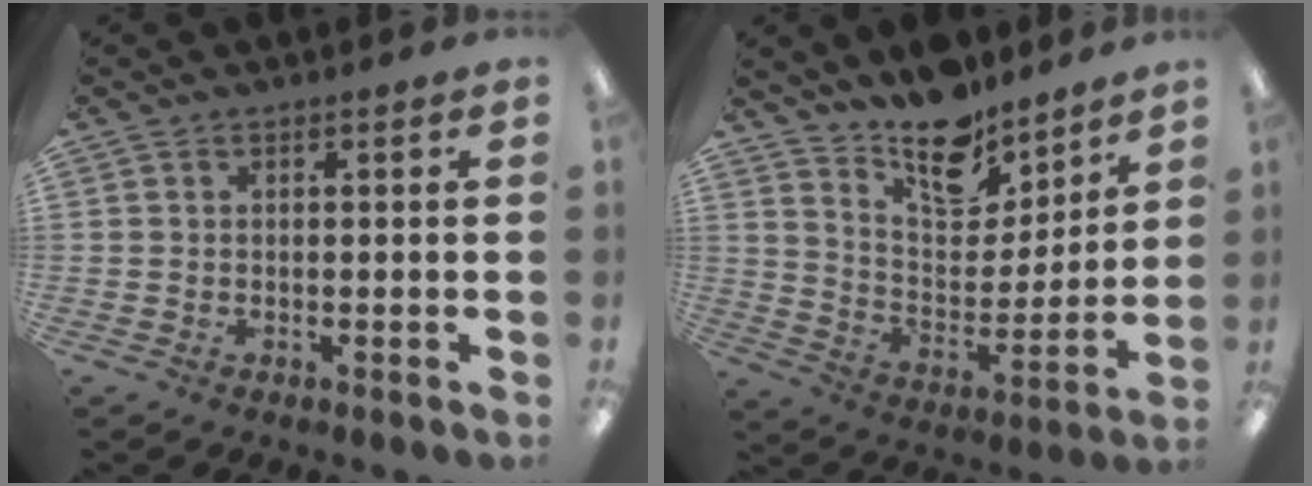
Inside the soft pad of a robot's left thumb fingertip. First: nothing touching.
{"total": 14.7, "force": [11.9, 6.6, 5.6], "torque": [-0.091, -0.089, 0.214]}